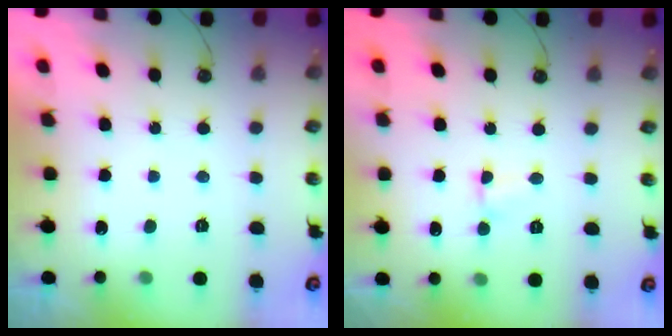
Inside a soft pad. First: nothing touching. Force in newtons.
{"total": 1.4, "press": 1.4, "slide": 0.4}